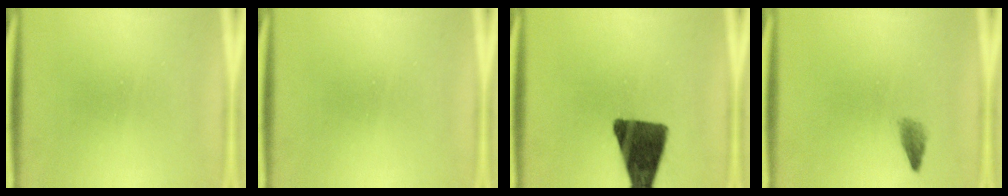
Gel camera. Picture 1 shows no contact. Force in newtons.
{"total": 0.0}
{"total": 13.4}
{"total": 1.5}